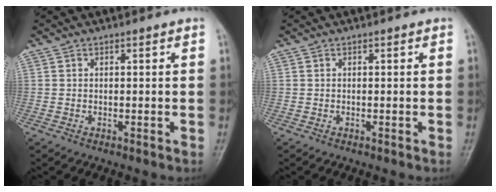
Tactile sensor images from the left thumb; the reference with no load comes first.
{"total": 0.0}